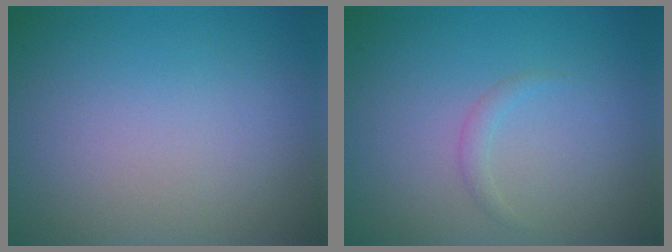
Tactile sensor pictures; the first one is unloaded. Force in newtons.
{"total": 0.9, "press": 0.9, "slide": 0.0}